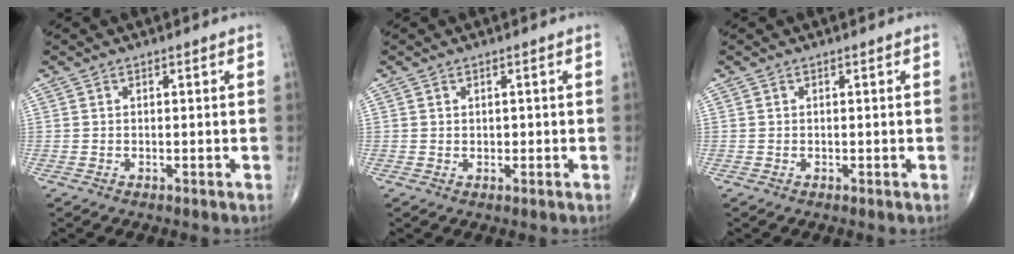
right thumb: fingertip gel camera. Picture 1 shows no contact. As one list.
[{"total": 1.0, "force": [0.1, 0.8, 0.6], "torque": [-0.005, 0.001, 0.002]}, {"total": 0.0}]